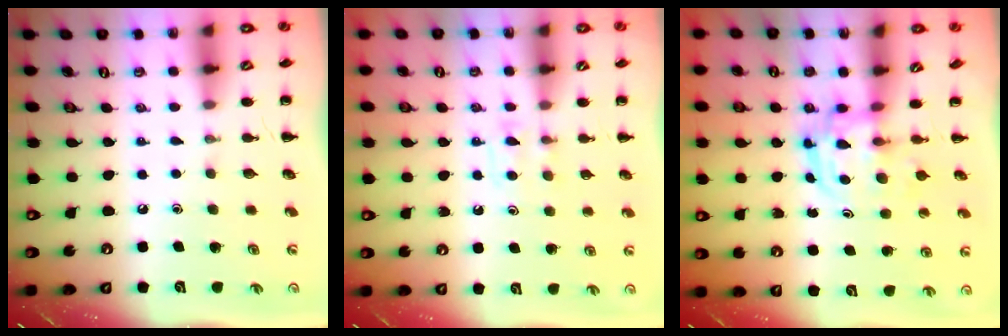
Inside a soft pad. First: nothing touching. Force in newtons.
{"total": 5.3, "press": 5.0, "slide": 1.7}
{"total": 2.7, "press": 2.7, "slide": 0.3}